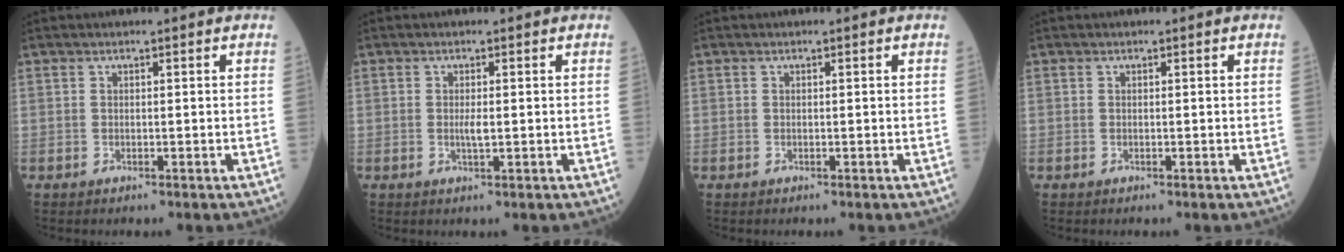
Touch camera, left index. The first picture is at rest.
{"total": 1.5, "force": [0.0, 0.2, 1.5], "torque": [-0.031, -0.002, 0.000]}
{"total": 0.0}
{"total": 0.0}